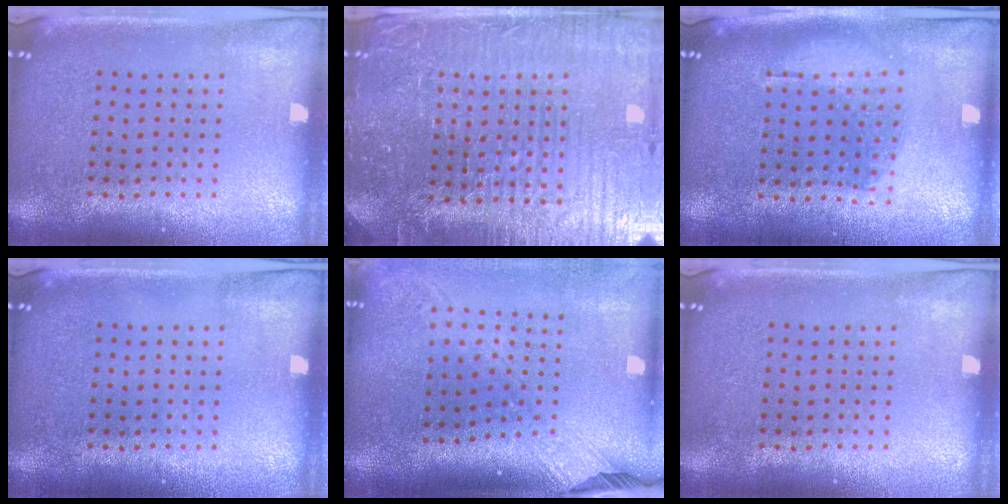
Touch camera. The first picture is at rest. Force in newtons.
{"total": 5.4, "press": 5.1, "slide": 1.8}
{"total": 1.1, "press": 1.0, "slide": 0.4}
{"total": 0.0}
{"total": 2.4, "press": 1.7, "slide": 1.6}
{"total": 0.0}